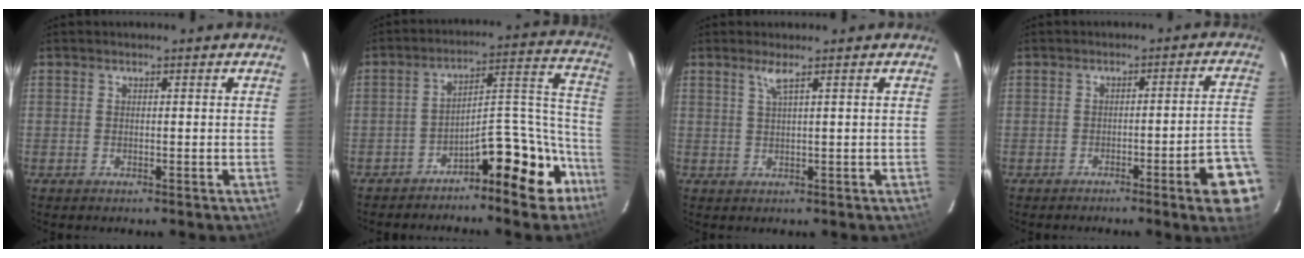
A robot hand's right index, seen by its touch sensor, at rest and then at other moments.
{"total": 13.0, "force": [-10.4, 3.5, 7.0], "torque": [-0.085, 0.072, -0.154]}
{"total": 1.8, "force": [1.1, -0.5, 1.4], "torque": [-0.026, -0.001, 0.023]}
{"total": 7.8, "force": [-4.4, 0.1, 6.5], "torque": [-0.061, 0.011, -0.049]}